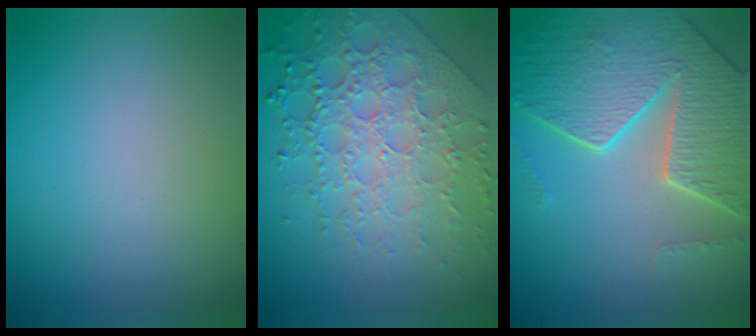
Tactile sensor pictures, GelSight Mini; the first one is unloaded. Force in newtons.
{"total": 7.3, "press": 5.3, "slide": 4.9}
{"total": 7.9, "press": 5.6, "slide": 5.6}